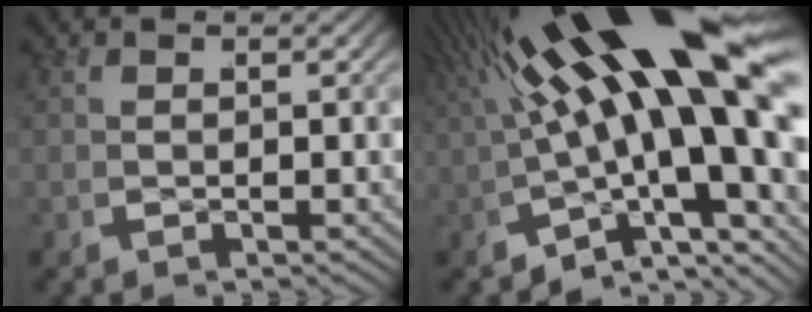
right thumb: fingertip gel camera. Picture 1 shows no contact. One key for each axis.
{"total": 14.1, "fx": 0.3, "fy": 6.0, "fz": 12.8, "tx": -0.230, "ty": -0.006, "tz": 0.011}